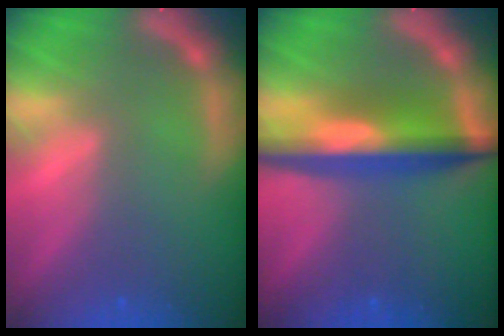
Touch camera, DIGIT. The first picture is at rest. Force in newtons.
{"total": 7.6}